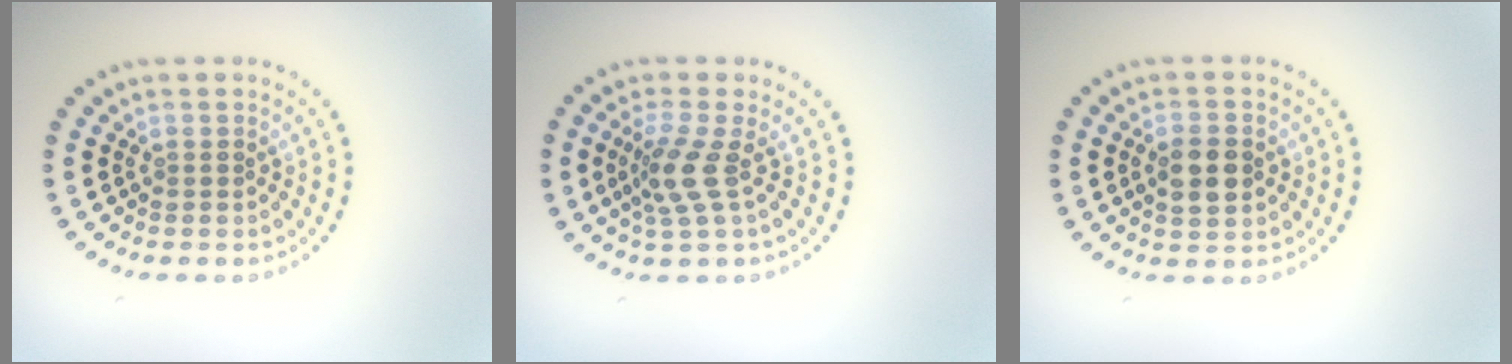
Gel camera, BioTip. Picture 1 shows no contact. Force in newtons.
{"total": 2.8, "press": 2.0, "slide": 2.0}
{"total": 3.4, "press": 3.4, "slide": 0.1}